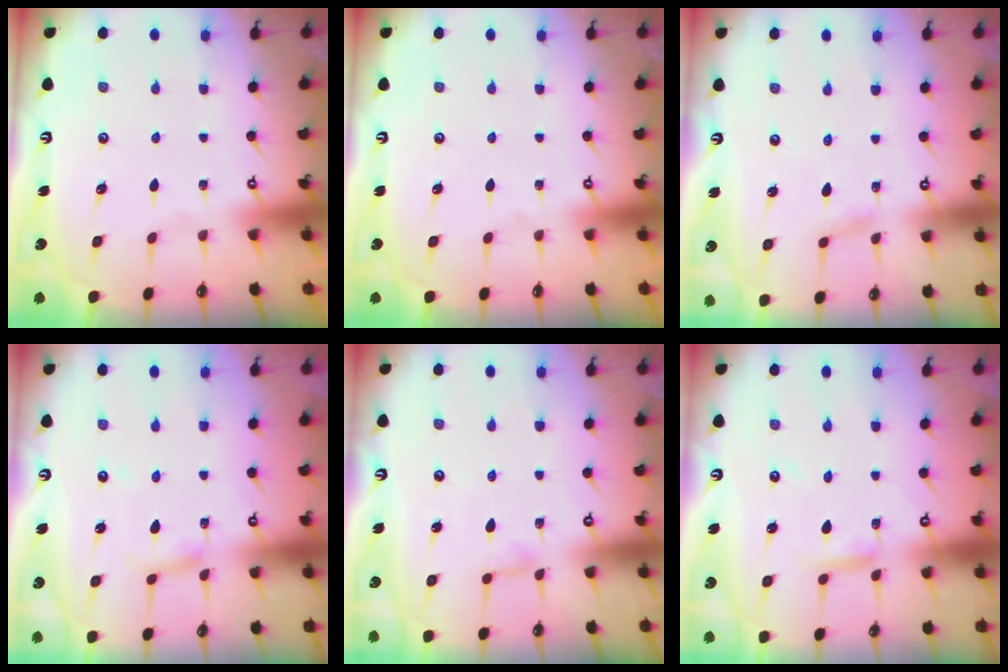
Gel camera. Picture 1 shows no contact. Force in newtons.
{"total": 0.0}
{"total": 3.1, "press": 3.1, "slide": 0.3}
{"total": 4.2, "press": 4.2, "slide": 0.3}
{"total": 4.4, "press": 4.4, "slide": 0.5}
{"total": 3.7, "press": 3.7, "slide": 0.3}